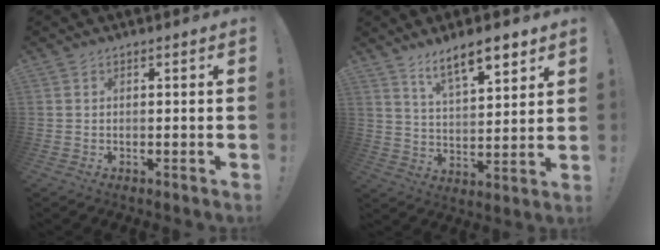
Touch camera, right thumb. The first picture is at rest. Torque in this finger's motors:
{"motor_torque": [0.05, 0.13, 0.28, 0.25, 0.05]}